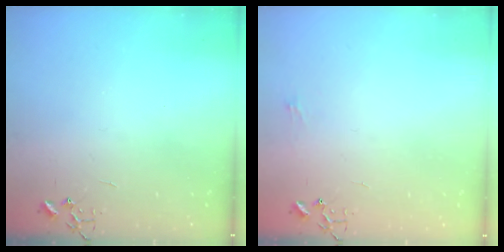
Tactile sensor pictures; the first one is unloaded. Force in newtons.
{"total": 5.0, "press": 5.0, "slide": 0.7}